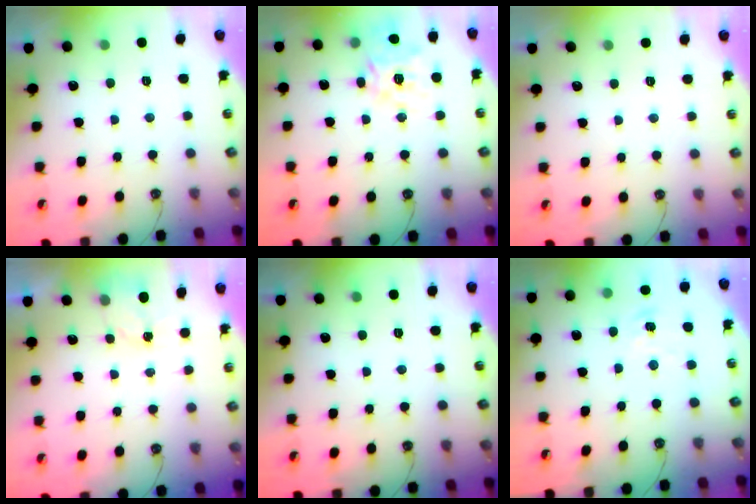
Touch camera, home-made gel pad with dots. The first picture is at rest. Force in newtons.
{"total": 16.6, "press": 16.4, "slide": 2.3}
{"total": 0.0}
{"total": 2.4, "press": 2.4, "slide": 0.3}
{"total": 0.0}
{"total": 1.9, "press": 1.9, "slide": 0.2}